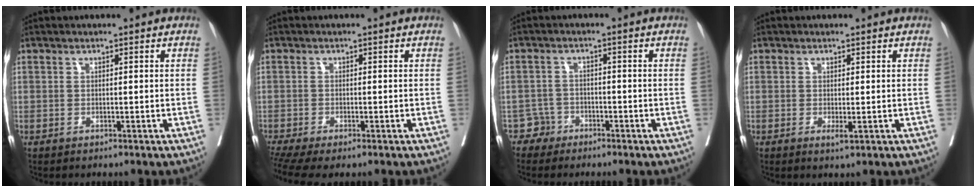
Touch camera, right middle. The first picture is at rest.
{"total": 5.6, "force": [-4.2, 1.1, 3.6], "torque": [-0.066, -0.010, -0.076]}
{"total": 2.5, "force": [-1.9, 1.5, -0.8], "torque": [0.013, 0.008, -0.038]}
{"total": 1.1, "force": [-0.2, 0.2, 1.1], "torque": [-0.019, -0.006, 0.000]}